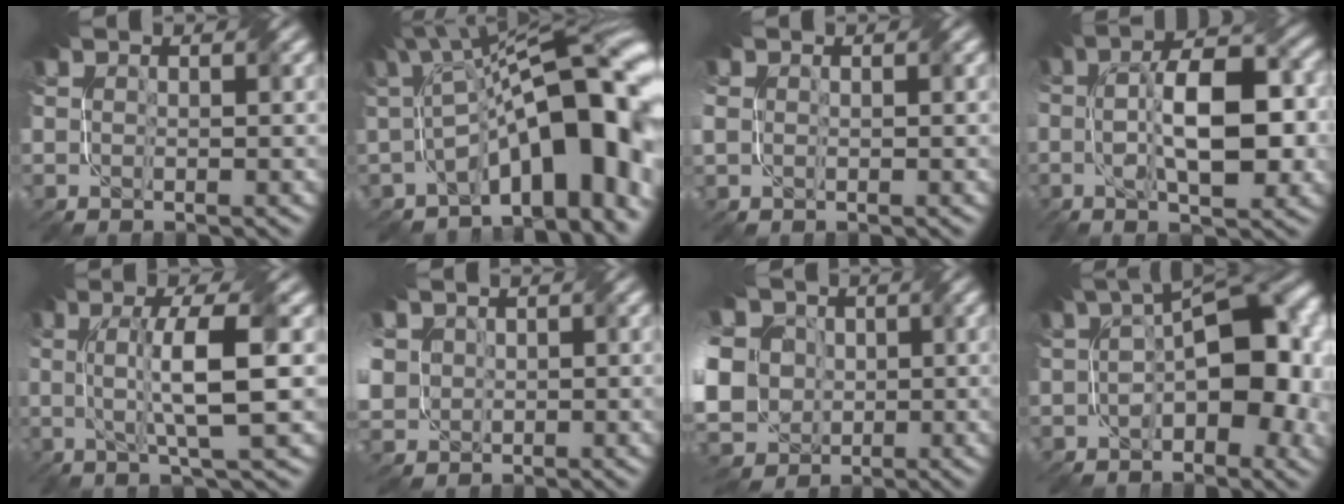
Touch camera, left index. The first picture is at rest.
{"total": 14.7, "force": [-2.8, 6.5, 12.9], "torque": [-0.154, 0.028, -0.039]}
{"total": 1.9, "force": [0.2, 1.6, 1.0], "torque": [-0.024, -0.001, 0.006]}
{"total": 9.3, "force": [-0.2, 3.7, 8.6], "torque": [-0.134, 0.013, -0.007]}
{"total": 7.0, "force": [0.6, 1.1, 6.8], "torque": [-0.111, 0.007, 0.010]}
{"total": 6.4, "force": [0.1, 5.7, 3.0], "torque": [-0.090, 0.004, -0.014]}
{"total": 15.7, "force": [-0.2, 13.7, 7.8], "torque": [-0.206, 0.010, -0.038]}
{"total": 11.5, "force": [-0.3, 5.8, 9.9], "torque": [-0.121, 0.018, -0.012]}